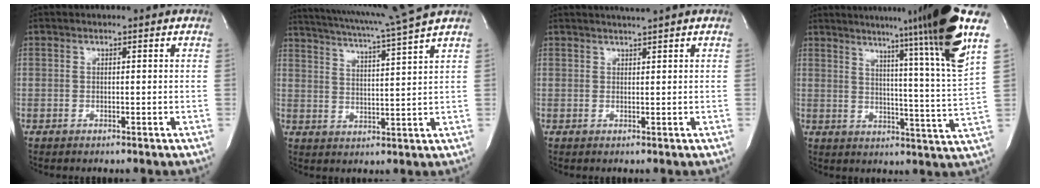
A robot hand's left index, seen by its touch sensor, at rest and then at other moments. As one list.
[{"total": 13.2, "force": [11.4, -2.5, 6.4], "torque": [-0.120, -0.029, 0.163]}, {"total": 1.7, "force": [1.5, -0.8, 0.4], "torque": [-0.006, -0.006, 0.030]}, {"total": 19.6, "force": [12.9, -3.4, 14.4], "torque": [-0.199, -0.055, 0.152]}]